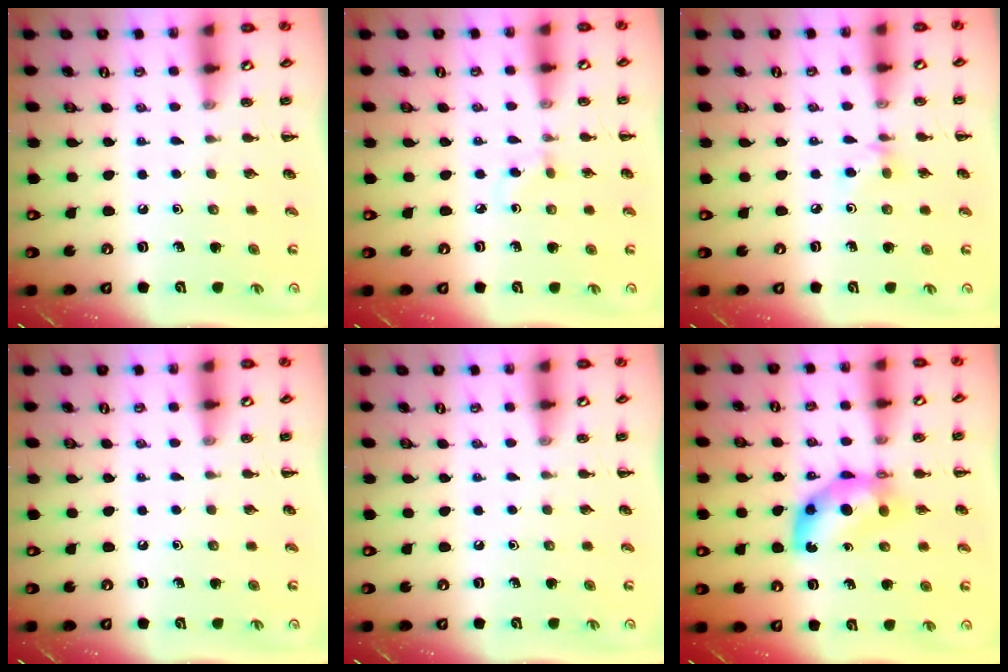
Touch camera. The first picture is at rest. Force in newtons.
{"total": 2.0, "press": 1.7, "slide": 1.0}
{"total": 3.8, "press": 3.6, "slide": 1.4}
{"total": 0.0}
{"total": 0.0}
{"total": 7.8, "press": 7.6, "slide": 1.7}